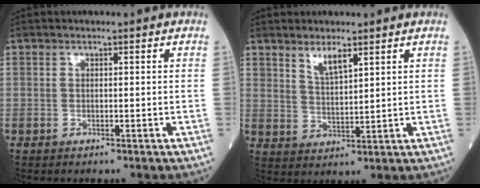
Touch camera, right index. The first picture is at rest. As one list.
[{"total": 4.1, "force": [2.8, 0.9, 2.8], "torque": [-0.058, -0.005, 0.059]}]